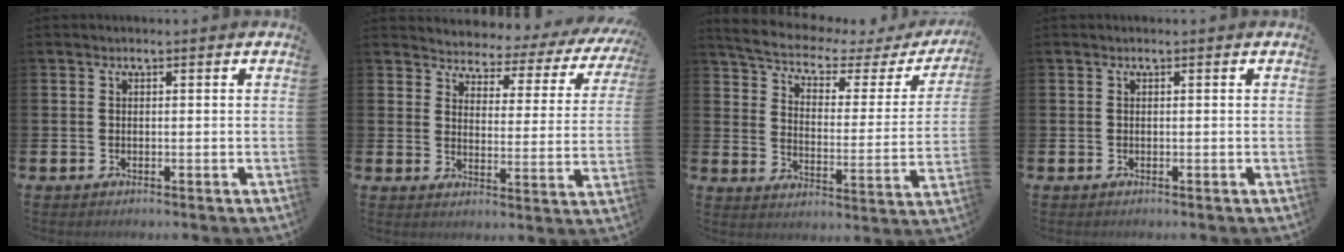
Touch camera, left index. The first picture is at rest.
{"total": 2.8, "force": [2.5, 1.2, 0.1], "torque": [-0.028, -0.030, 0.032]}
{"total": 5.7, "force": [4.8, 1.7, 2.6], "torque": [-0.073, -0.037, 0.073]}
{"total": 0.0}